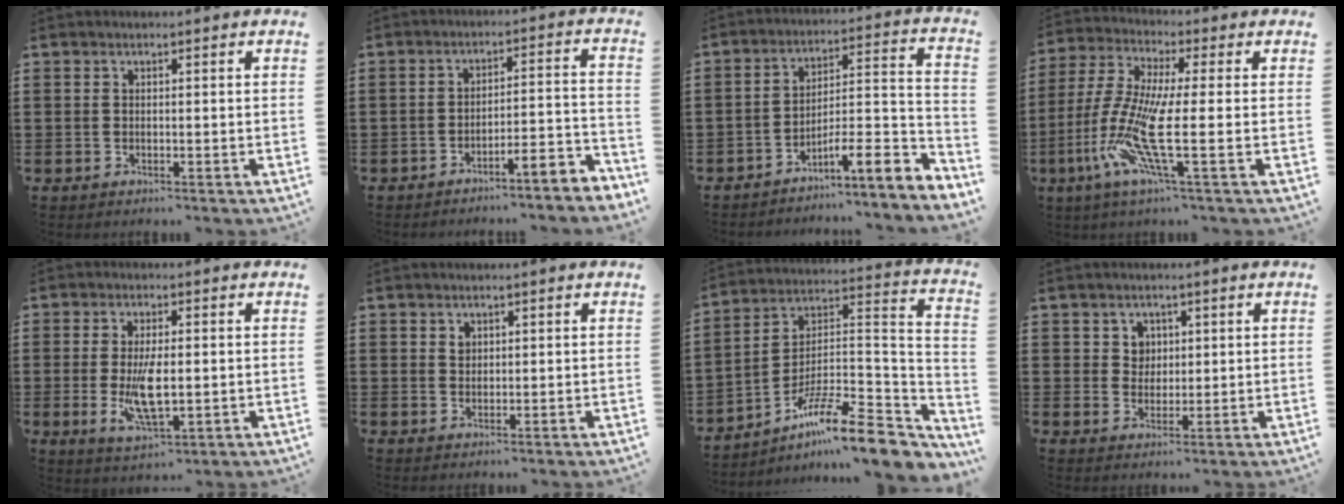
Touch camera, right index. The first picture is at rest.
{"total": 4.6, "force": [-4.2, -0.2, 1.7], "torque": [-0.032, -0.010, -0.087]}
{"total": 7.3, "force": [-5.1, 0.7, 5.1], "torque": [-0.082, -0.017, -0.100]}
{"total": 12.7, "force": [-3.4, 1.9, 12.1], "torque": [-0.278, -0.028, -0.072]}
{"total": 7.6, "force": [-0.5, 3.0, 7.0], "torque": [-0.141, -0.011, -0.015]}
{"total": 1.2, "force": [0.7, 0.9, 0.3], "torque": [-0.008, 0.003, 0.014]}
{"total": 13.3, "force": [-9.8, 2.5, 8.6], "torque": [-0.131, 0.022, -0.179]}
{"total": 3.4, "force": [1.4, 3.1, 0.6], "torque": [-0.020, 0.011, 0.022]}